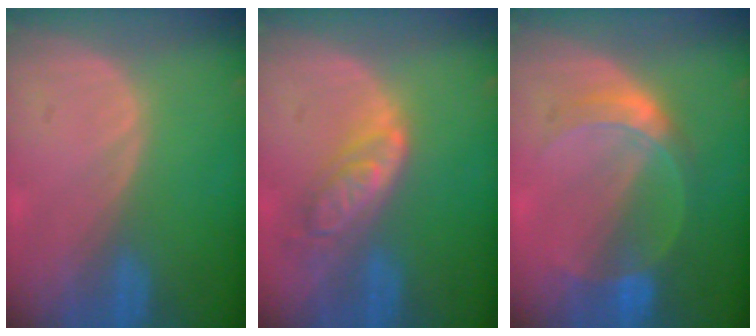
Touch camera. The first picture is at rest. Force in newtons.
{"total": 6.2, "press": 5.5, "slide": 3.0}
{"total": 5.5, "press": 5.5, "slide": 0.1}